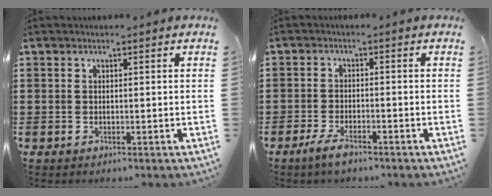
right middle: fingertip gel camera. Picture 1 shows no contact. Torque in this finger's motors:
{"motor_torque": [1.06, -0.55, 0.24, 0.08]}